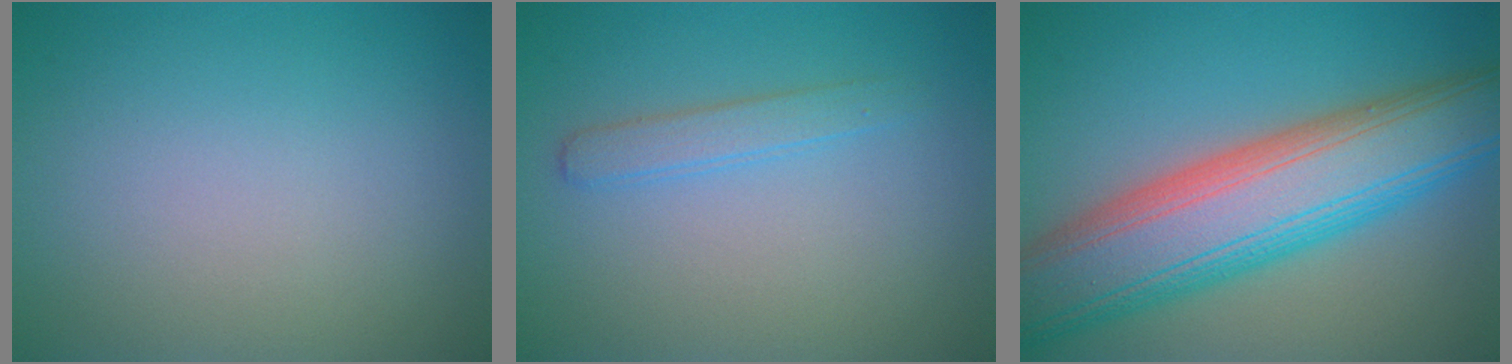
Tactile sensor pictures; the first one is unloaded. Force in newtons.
{"total": 1.7, "press": 1.7, "slide": 0.1}
{"total": 12.0, "press": 12.0, "slide": 0.6}